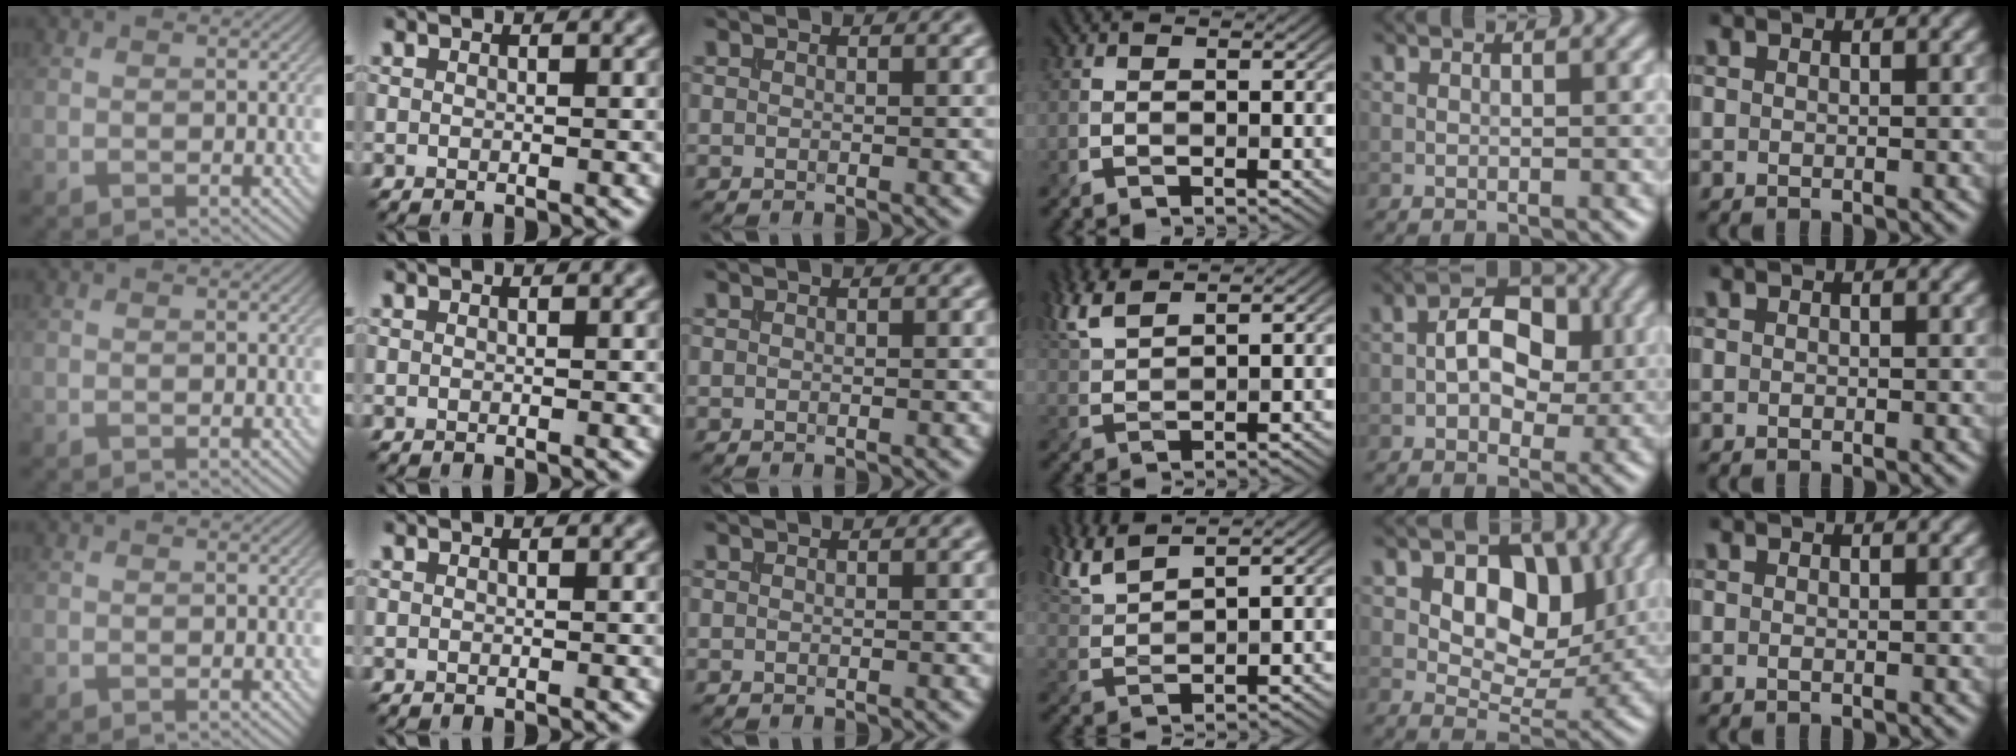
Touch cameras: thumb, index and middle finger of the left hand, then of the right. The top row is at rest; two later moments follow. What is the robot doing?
{"motion": "extract", "object": "file holder"}